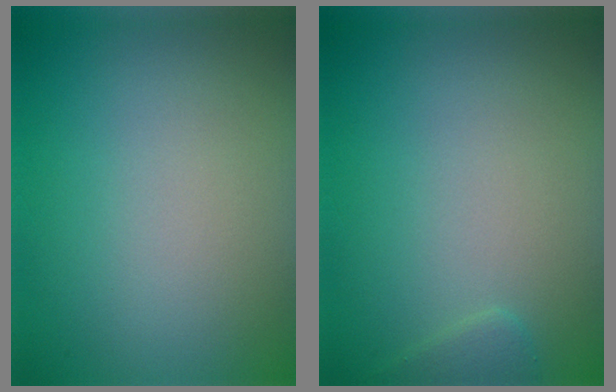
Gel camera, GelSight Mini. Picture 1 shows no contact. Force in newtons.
{"total": 0.9, "press": 0.9, "slide": 0.0}